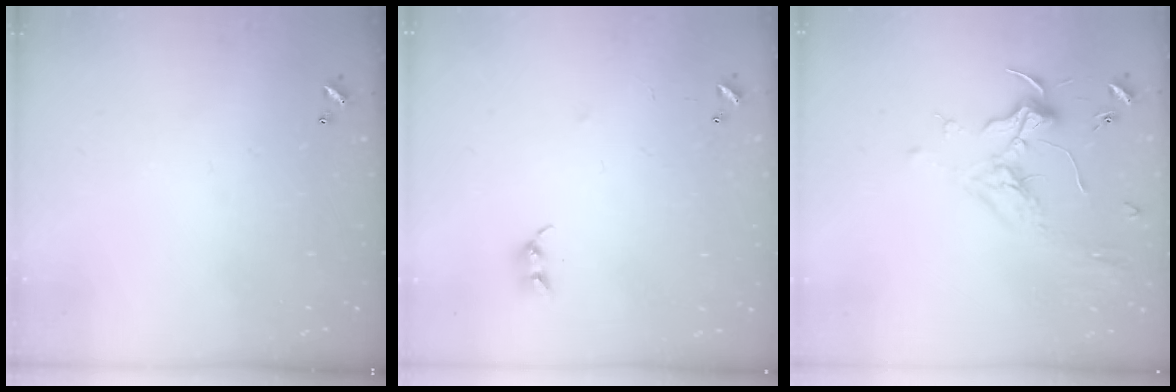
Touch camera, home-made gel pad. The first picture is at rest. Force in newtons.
{"total": 7.4, "press": 7.4, "slide": 0.5}
{"total": 1.8, "press": 1.7, "slide": 0.7}